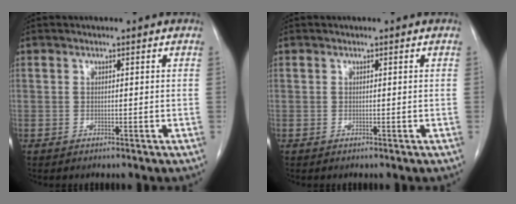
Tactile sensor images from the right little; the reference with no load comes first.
{"total": 0.0}